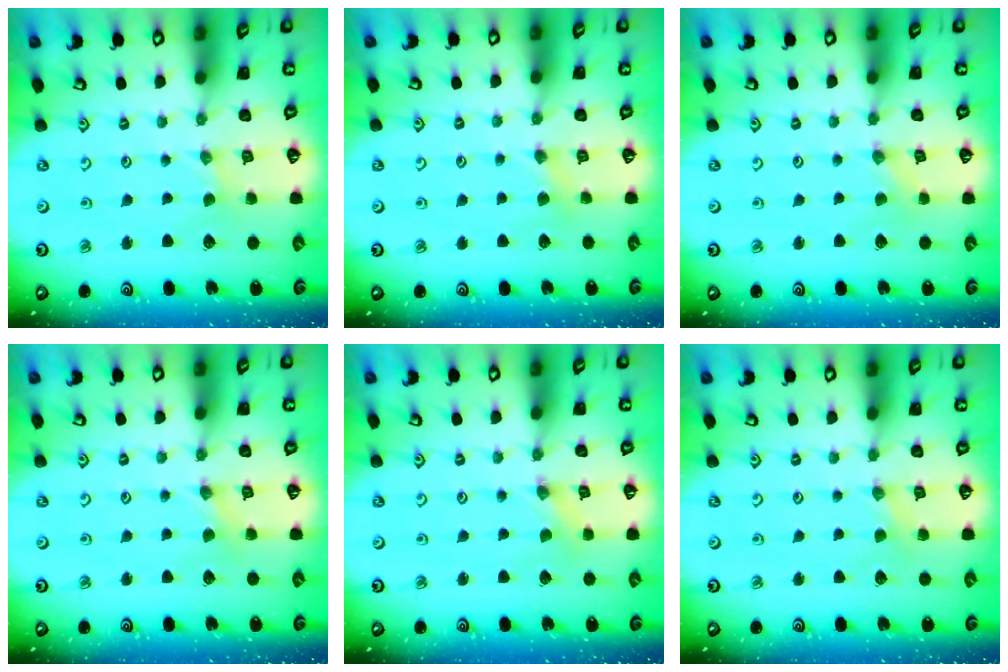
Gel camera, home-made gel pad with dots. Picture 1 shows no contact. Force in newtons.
{"total": 2.5, "press": 2.5, "slide": 0.4}
{"total": 0.0}
{"total": 2.1, "press": 2.0, "slide": 0.4}
{"total": 0.0}
{"total": 2.7, "press": 2.6, "slide": 0.5}